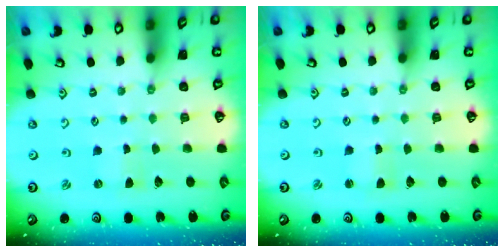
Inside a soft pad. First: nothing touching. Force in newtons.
{"total": 1.5, "press": 1.5, "slide": 0.0}